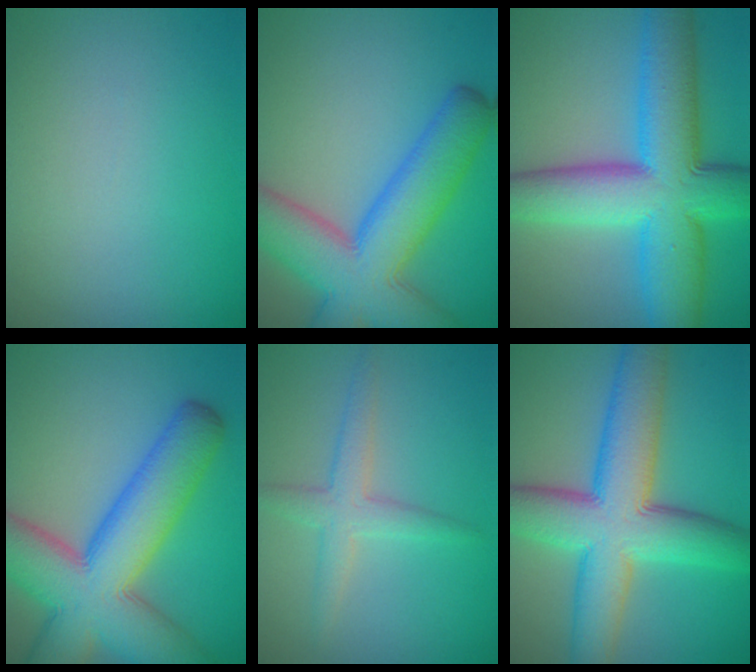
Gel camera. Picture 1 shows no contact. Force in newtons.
{"total": 10.8, "press": 10.8, "slide": 0.5}
{"total": 11.8, "press": 11.8, "slide": 0.1}
{"total": 12.5, "press": 12.4, "slide": 0.5}
{"total": 2.7, "press": 2.7, "slide": 0.1}
{"total": 11.2, "press": 11.2, "slide": 0.5}